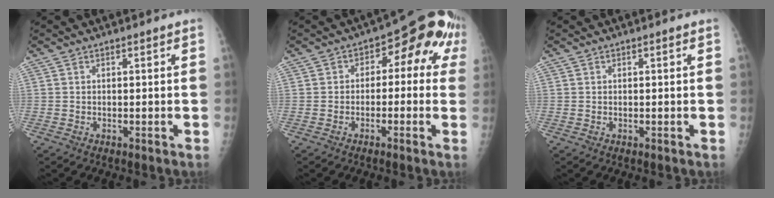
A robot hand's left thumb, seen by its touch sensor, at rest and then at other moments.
{"total": 10.2, "force": [1.2, 6.5, 7.8], "torque": [-0.048, 0.040, 0.003]}
{"total": 0.0}